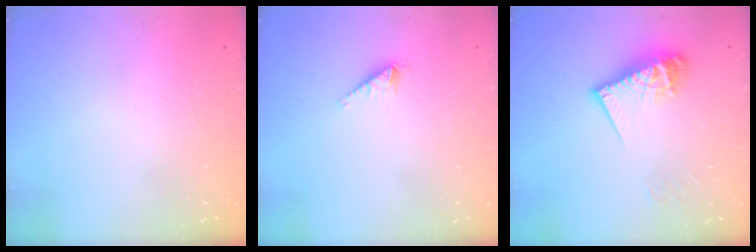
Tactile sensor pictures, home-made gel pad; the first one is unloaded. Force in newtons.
{"total": 0.8, "press": 0.8, "slide": 0.1}
{"total": 12.2, "press": 12.2, "slide": 1.2}